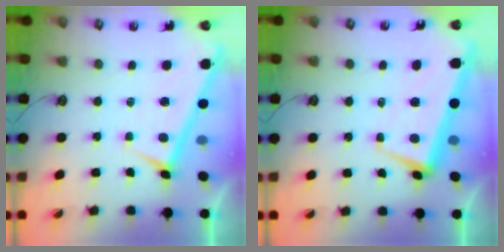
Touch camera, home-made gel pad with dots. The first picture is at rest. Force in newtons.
{"total": 3.8, "press": 3.1, "slide": 2.1}